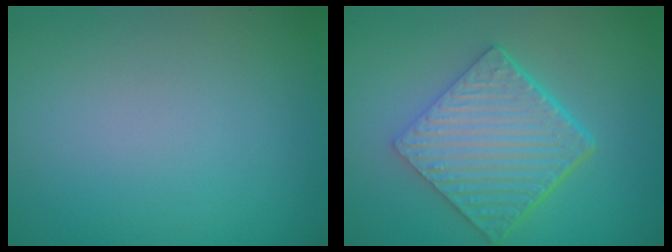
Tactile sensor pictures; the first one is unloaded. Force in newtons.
{"total": 6.7, "press": 4.8, "slide": 4.7}